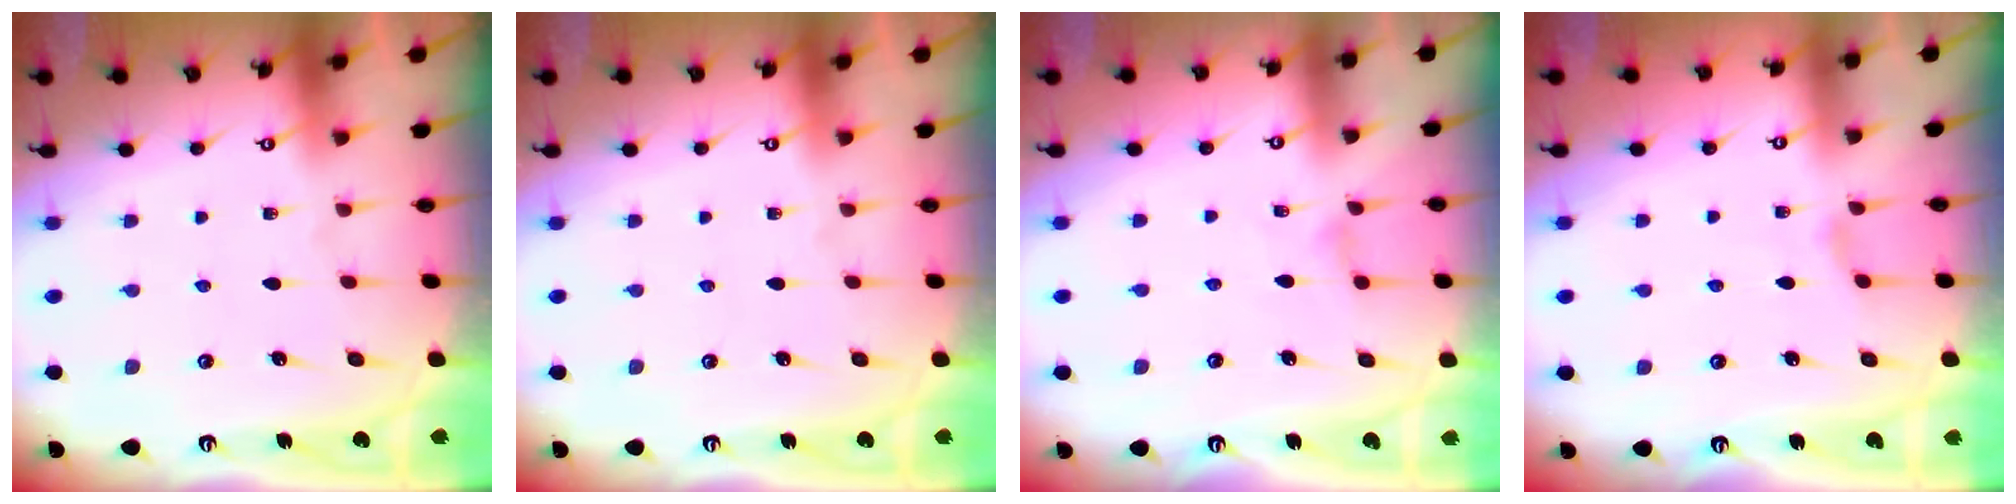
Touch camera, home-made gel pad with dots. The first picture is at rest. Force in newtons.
{"total": 0.0}
{"total": 0.0}
{"total": 0.8, "press": 0.7, "slide": 0.3}